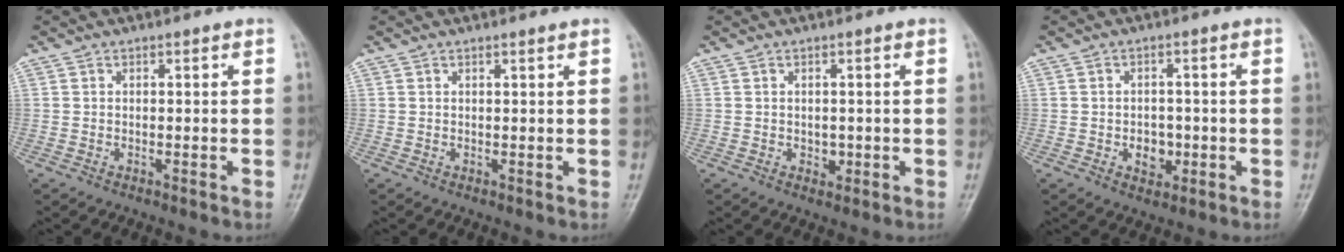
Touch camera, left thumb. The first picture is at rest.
{"total": 0.6, "force": [0.4, -0.1, 0.4], "torque": [-0.013, -0.004, 0.011]}
{"total": 1.8, "force": [-0.2, 1.4, 1.1], "torque": [-0.007, 0.000, 0.001]}
{"total": 4.3, "force": [-1.0, 3.3, 2.6], "torque": [-0.016, 0.006, -0.012]}